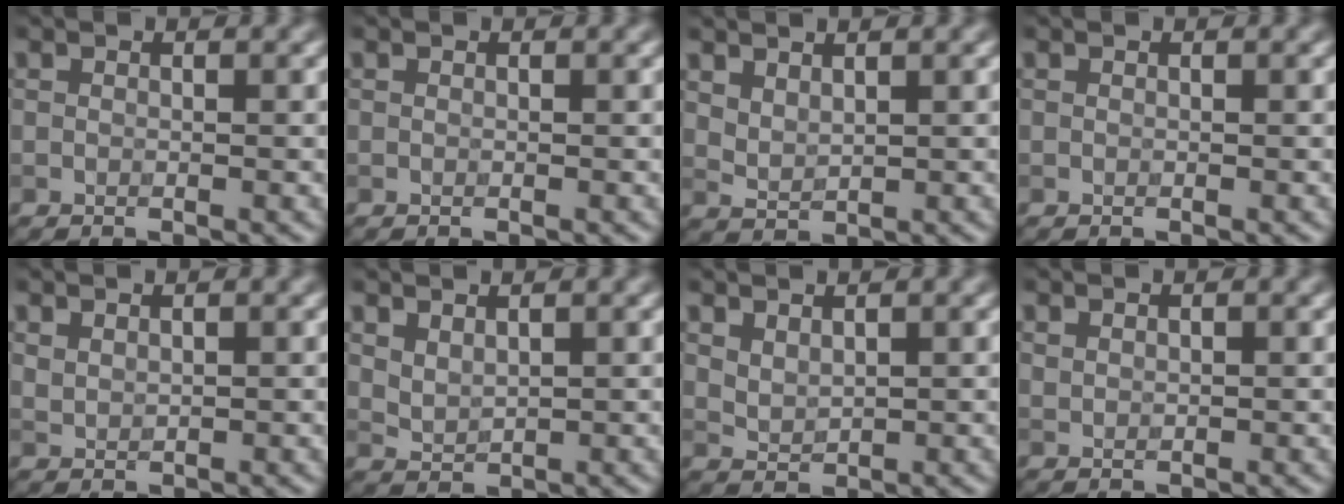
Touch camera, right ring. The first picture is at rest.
{"total": 0.0}
{"total": 1.6, "force": [1.3, 0.6, 0.7], "torque": [-0.017, 0.000, 0.032]}
{"total": 0.0}
{"total": 1.1, "force": [1.0, 0.3, 0.3], "torque": [-0.013, -0.001, 0.023]}
{"total": 1.7, "force": [1.3, 0.7, 0.8], "torque": [-0.019, -0.001, 0.033]}
{"total": 1.6, "force": [1.2, 0.7, 0.8], "torque": [-0.018, -0.002, 0.030]}
{"total": 0.7, "force": [0.6, 0.3, 0.2], "torque": [-0.008, -0.001, 0.017]}